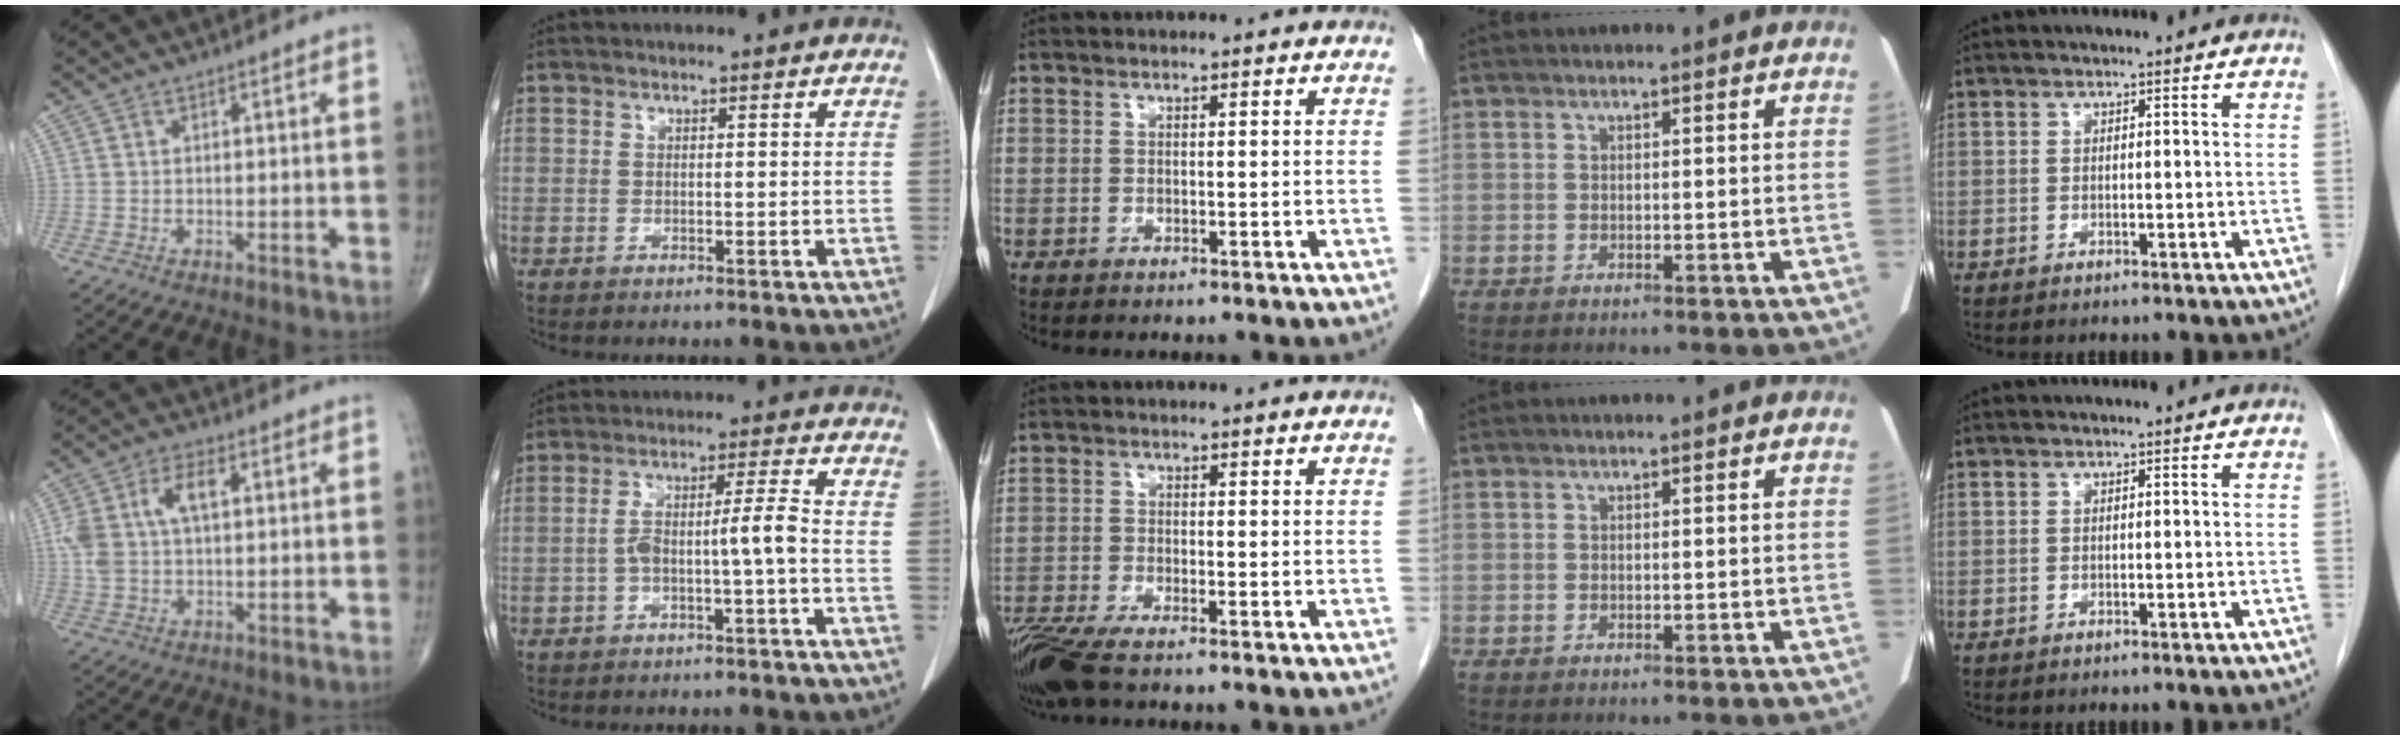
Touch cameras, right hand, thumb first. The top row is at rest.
{"thumb": {"total": 8.9, "force": [2.0, 4.8, 7.2], "torque": [-0.155, 0.019, 0.041]}, "index": {"total": 5.1, "force": [-1.6, -0.3, 4.8], "torque": [-0.089, 0.024, -0.020]}, "middle": {"total": 6.2, "force": [-4.7, 0.6, 3.9], "torque": [-0.079, -0.019, -0.091]}}